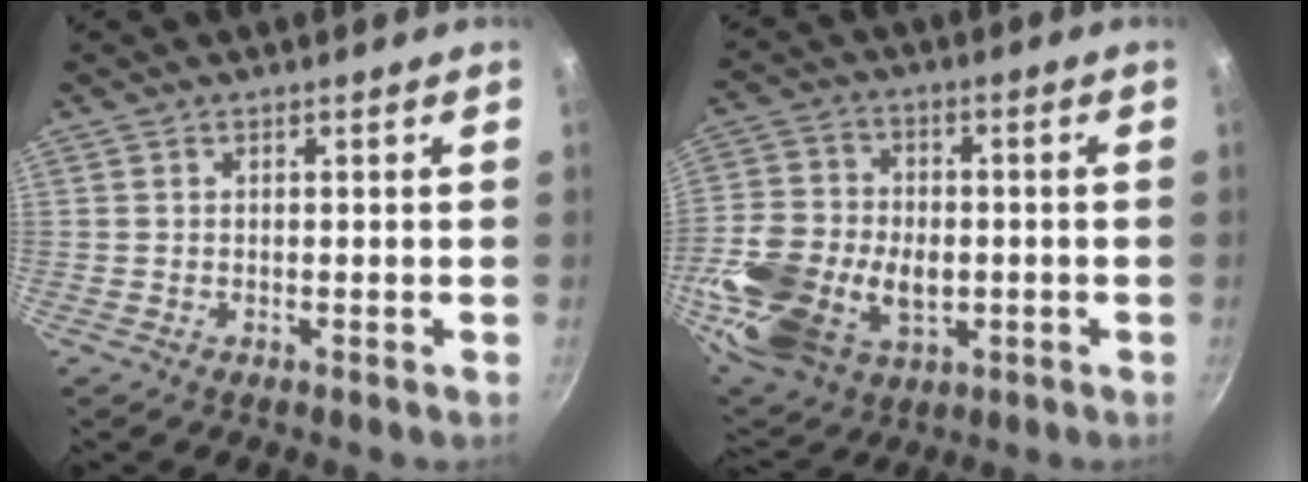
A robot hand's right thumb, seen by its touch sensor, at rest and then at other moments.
{"total": 22.4, "force": [-4.2, 15.5, 15.5], "torque": [-0.317, 0.011, -0.064]}